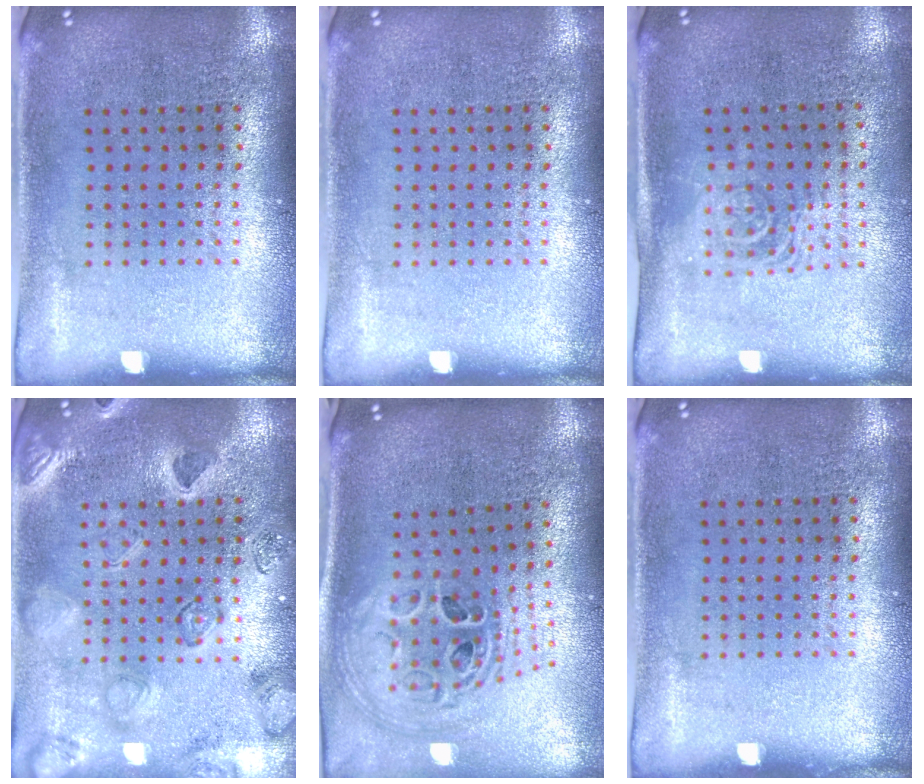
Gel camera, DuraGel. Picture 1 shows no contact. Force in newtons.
{"total": 0.0}
{"total": 1.6, "press": 1.3, "slide": 0.9}
{"total": 2.5, "press": 2.4, "slide": 0.9}
{"total": 1.8, "press": 1.5, "slide": 1.0}
{"total": 0.0}